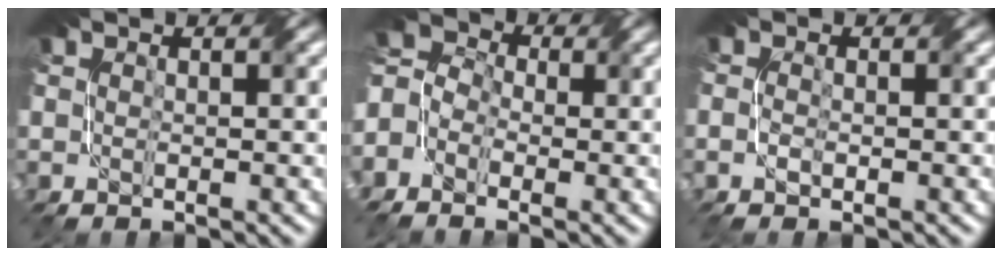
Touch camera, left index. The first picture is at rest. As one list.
[{"total": 5.1, "force": [-2.4, 3.6, 2.7], "torque": [-0.058, 0.004, -0.050]}, {"total": 1.1, "force": [-0.5, 0.6, 0.8], "torque": [-0.023, 0.001, -0.008]}]